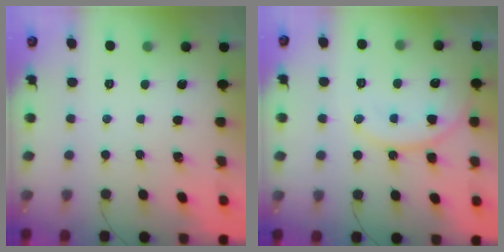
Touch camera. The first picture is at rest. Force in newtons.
{"total": 14.4, "press": 14.3, "slide": 1.4}